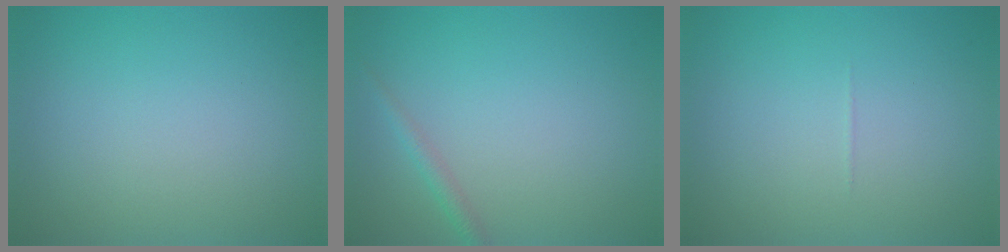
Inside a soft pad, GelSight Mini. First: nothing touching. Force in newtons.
{"total": 1.2, "press": 1.2, "slide": 0.1}
{"total": 0.0}